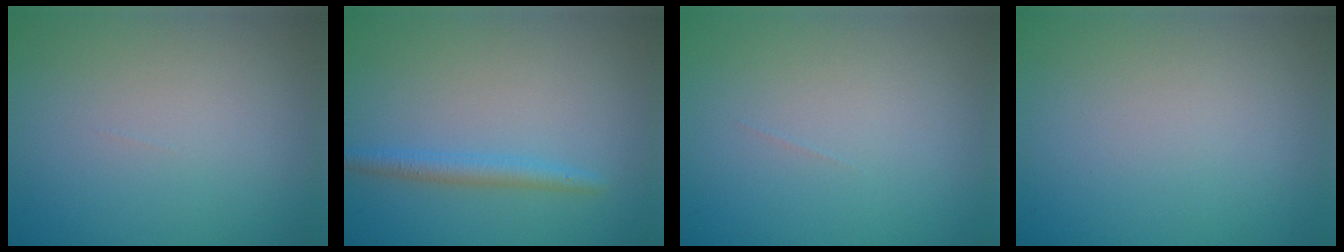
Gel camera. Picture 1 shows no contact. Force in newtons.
{"total": 1.9, "press": 1.9, "slide": 0.2}
{"total": 0.0}
{"total": 0.0}